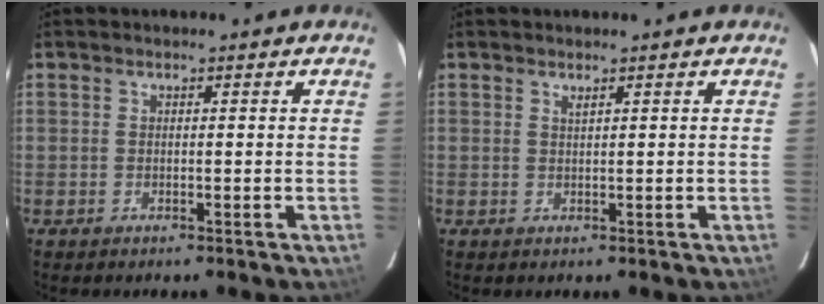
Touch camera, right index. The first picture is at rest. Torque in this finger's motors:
{"motor_torque": [-0.12, -0.05, -0.04, 0.01]}